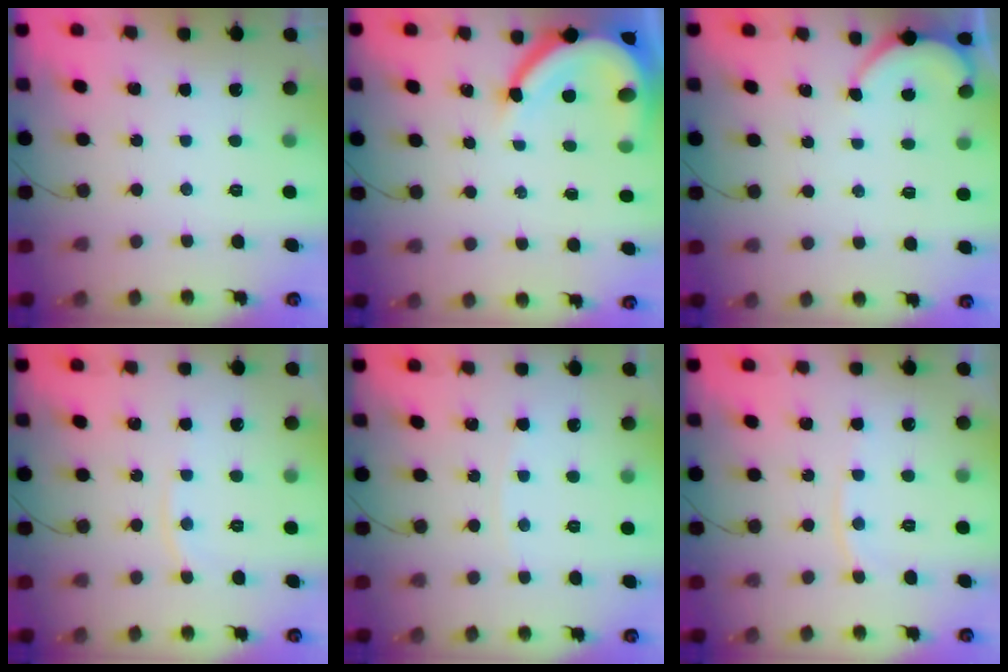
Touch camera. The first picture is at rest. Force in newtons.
{"total": 11.3, "press": 11.2, "slide": 1.4}
{"total": 2.3, "press": 2.3, "slide": 0.3}
{"total": 5.4, "press": 5.4, "slide": 0.6}
{"total": 2.7, "press": 2.7, "slide": 0.5}
{"total": 6.3, "press": 6.2, "slide": 1.0}